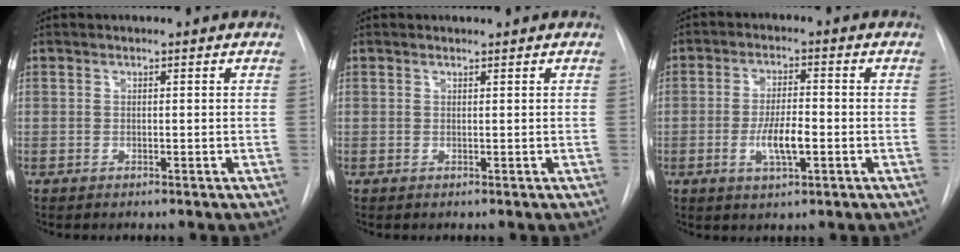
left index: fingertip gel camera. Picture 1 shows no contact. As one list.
[{"total": 0.0}, {"total": 6.1, "force": [-1.7, 1.5, 5.6], "torque": [-0.108, -0.003, -0.028]}]